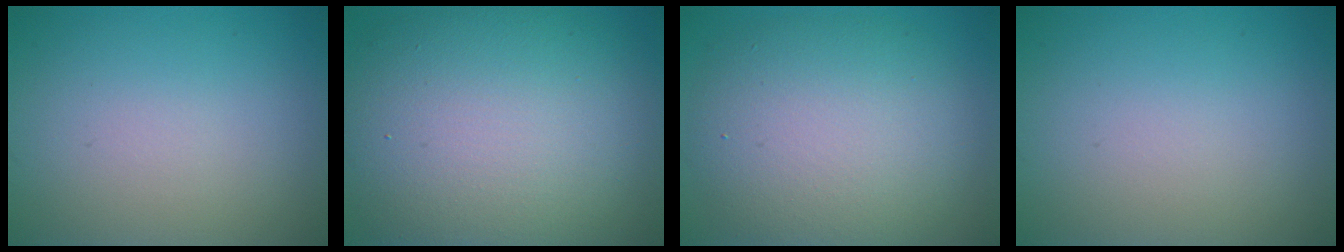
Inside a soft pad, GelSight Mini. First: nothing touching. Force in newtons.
{"total": 13.9, "press": 13.9, "slide": 0.3}
{"total": 8.9, "press": 8.9, "slide": 0.5}
{"total": 0.0}